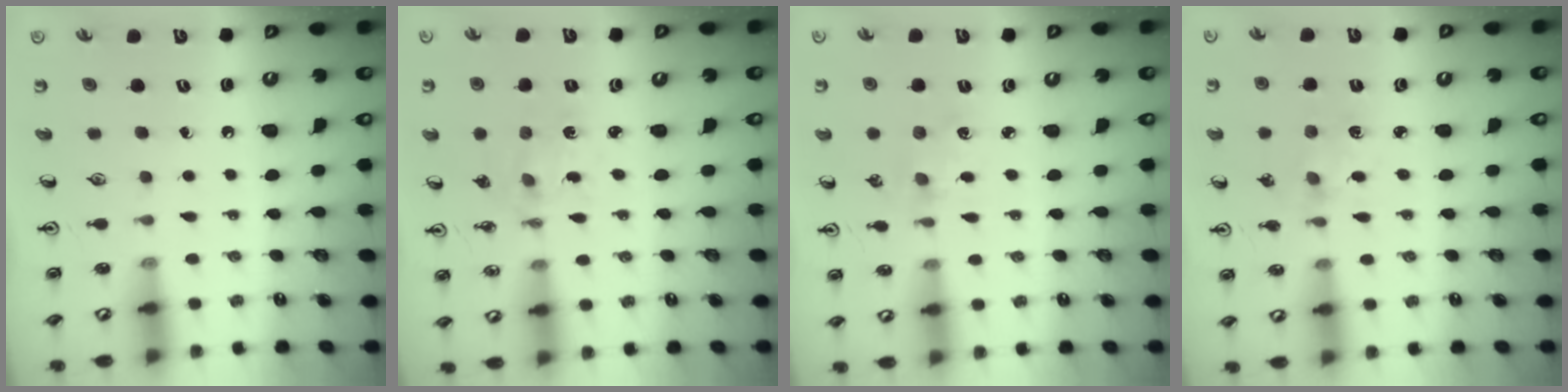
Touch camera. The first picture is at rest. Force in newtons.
{"total": 1.5, "press": 1.5, "slide": 0.3}
{"total": 1.8, "press": 1.7, "slide": 0.2}
{"total": 1.6, "press": 1.6, "slide": 0.1}